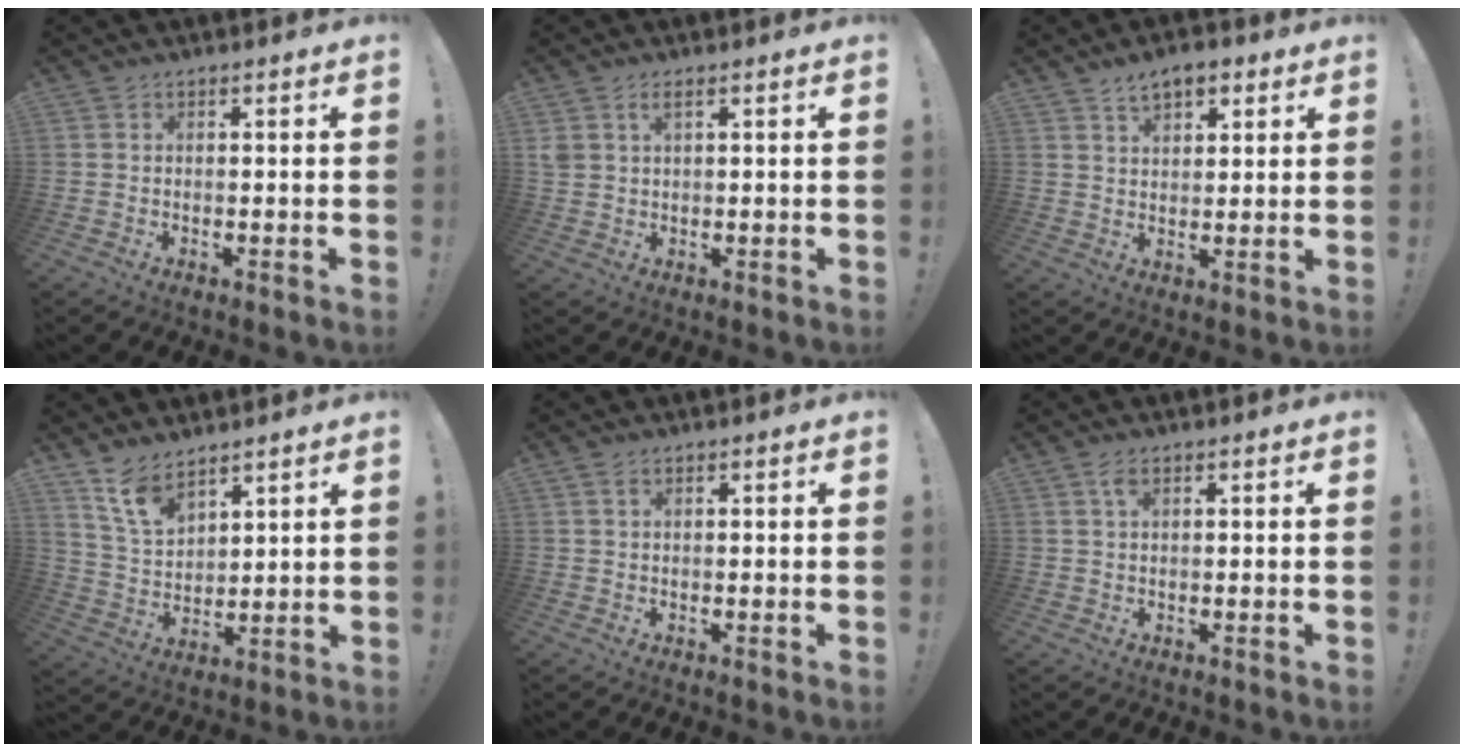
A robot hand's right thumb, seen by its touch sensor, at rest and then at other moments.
{"total": 2.9, "force": [1.4, 1.5, 2.1], "torque": [-0.039, 0.000, 0.026]}
{"total": 6.4, "force": [3.7, 3.9, 3.4], "torque": [-0.050, -0.010, 0.067]}
{"total": 9.8, "force": [7.7, 4.8, 3.8], "torque": [-0.086, -0.044, 0.151]}
{"total": 1.2, "force": [0.6, 0.6, 0.9], "torque": [-0.017, 0.002, 0.010]}
{"total": 2.3, "force": [1.0, 1.0, 1.8], "torque": [-0.038, 0.002, 0.017]}